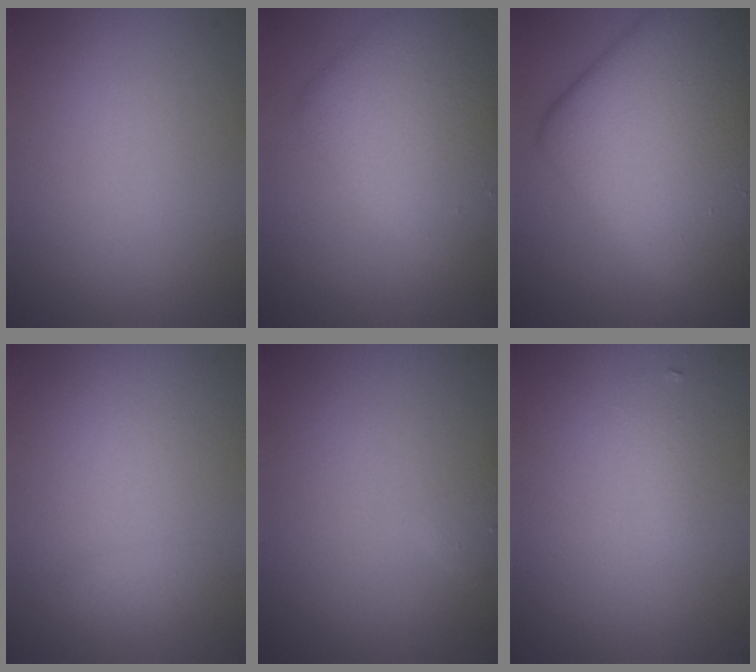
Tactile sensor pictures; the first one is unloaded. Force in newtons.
{"total": 5.8, "press": 5.8, "slide": 0.3}
{"total": 14.0, "press": 14.0, "slide": 0.2}
{"total": 0.7, "press": 0.7, "slide": 0.0}
{"total": 0.9, "press": 0.9, "slide": 0.0}
{"total": 0.8, "press": 0.8, "slide": 0.0}